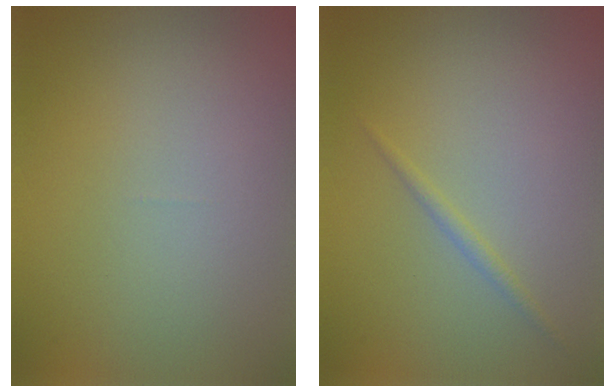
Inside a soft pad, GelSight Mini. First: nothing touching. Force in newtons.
{"total": 0.8, "press": 0.8, "slide": 0.1}